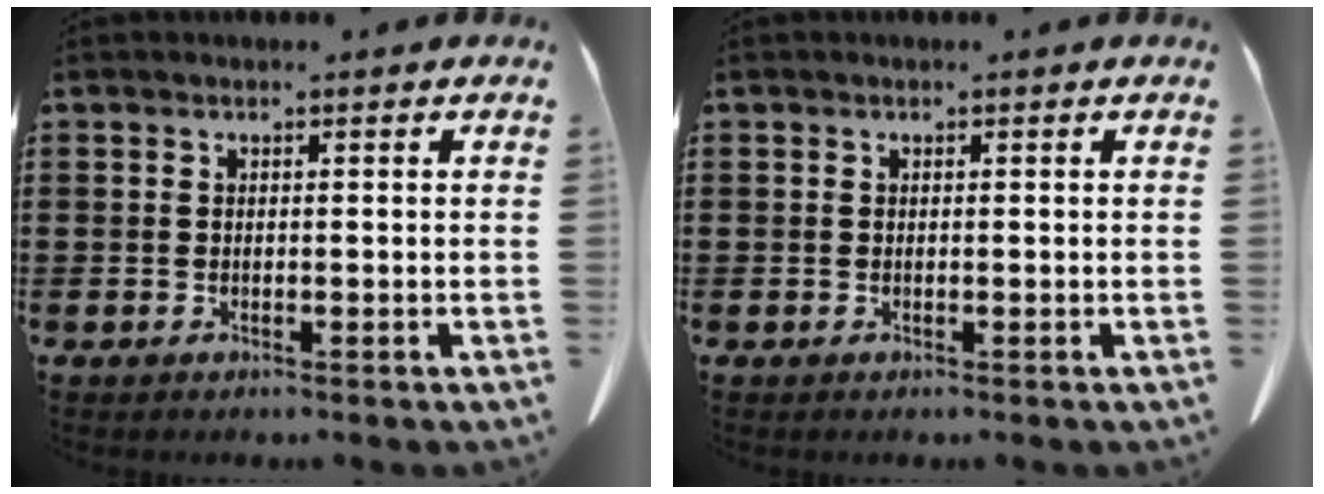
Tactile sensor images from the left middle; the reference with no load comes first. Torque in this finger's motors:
{"motor_torque": [-0.04, 0.03, 0.00, 0.00]}